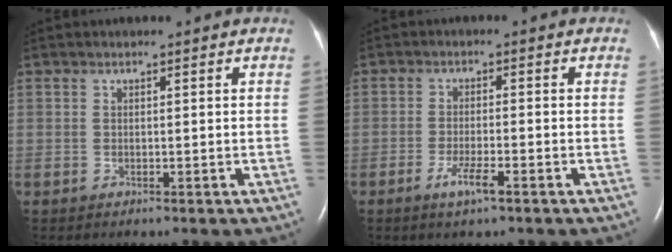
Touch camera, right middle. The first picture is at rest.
{"total": 3.6, "force": [-2.1, 0.3, 2.9], "torque": [-0.059, -0.005, -0.040]}